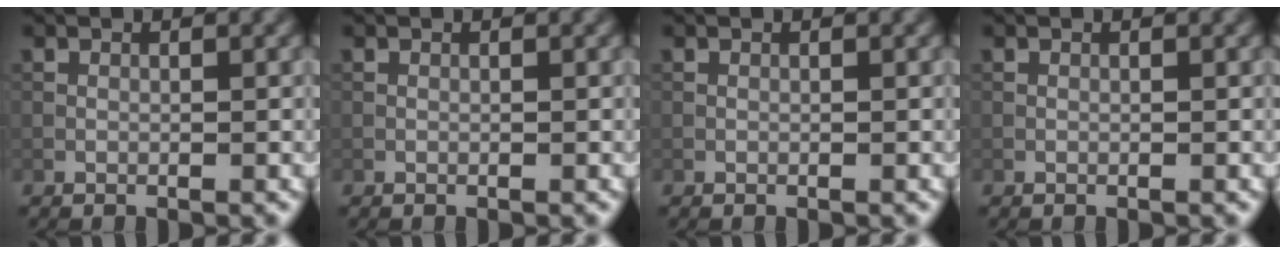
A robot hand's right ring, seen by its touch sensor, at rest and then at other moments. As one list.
[{"total": 0.0}, {"total": 0.0}, {"total": 0.0}]